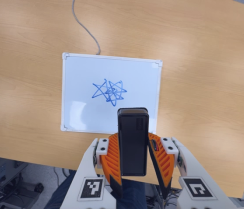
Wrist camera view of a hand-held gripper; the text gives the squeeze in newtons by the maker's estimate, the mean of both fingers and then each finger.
{"total": 5.1, "left": 4.9, "right": 5.2}